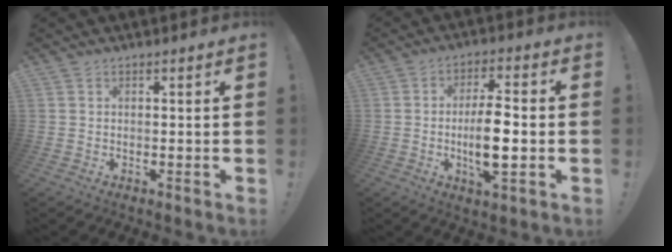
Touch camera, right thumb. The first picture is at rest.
{"total": 11.4, "force": [-1.7, 3.4, 10.7], "torque": [-0.200, -0.005, -0.038]}